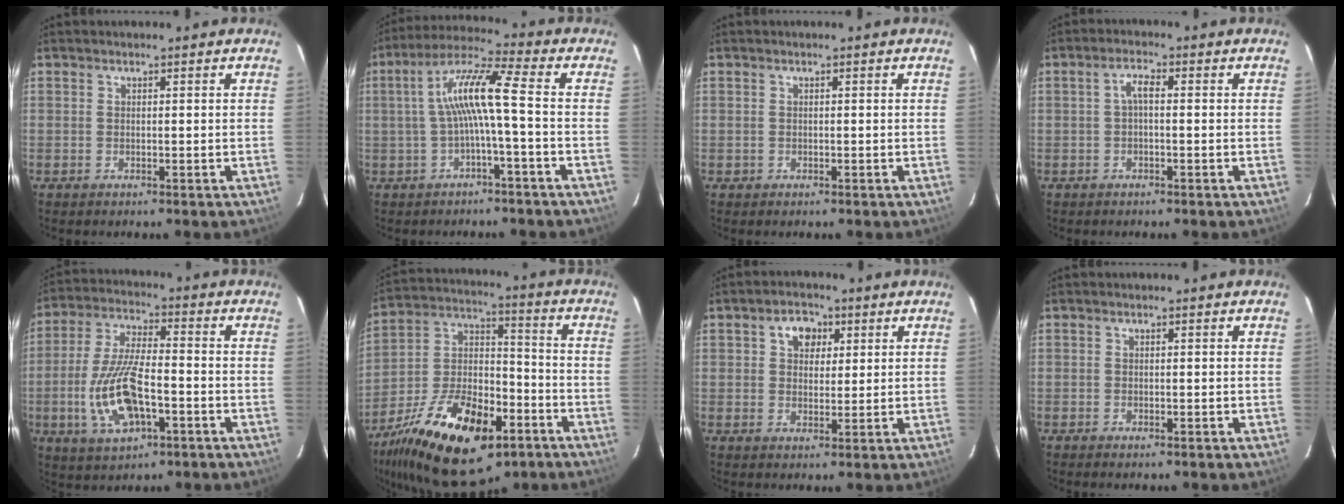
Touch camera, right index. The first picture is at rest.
{"total": 9.0, "force": [-1.2, 0.0, 8.9], "torque": [-0.188, 0.021, -0.020]}
{"total": 0.7, "force": [-0.2, 0.7, 0.0], "torque": [0.004, 0.003, -0.001]}
{"total": 2.4, "force": [-0.2, 0.8, 2.2], "torque": [-0.046, 0.011, -0.003]}
{"total": 13.8, "force": [-4.2, 5.2, 12.0], "torque": [-0.254, -0.003, -0.074]}
{"total": 25.7, "force": [-14.1, 12.0, 17.9], "torque": [-0.348, -0.009, -0.229]}
{"total": 5.1, "force": [2.0, 3.9, 2.7], "torque": [-0.036, 0.016, 0.034]}
{"total": 0.6, "force": [-0.4, 0.3, 0.3], "torque": [-0.006, -0.001, -0.008]}